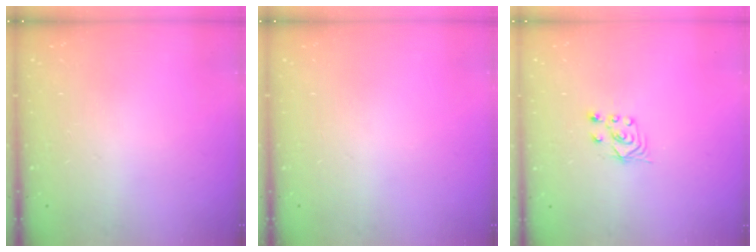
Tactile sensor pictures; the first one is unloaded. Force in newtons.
{"total": 0.0}
{"total": 3.0, "press": 2.8, "slide": 0.9}